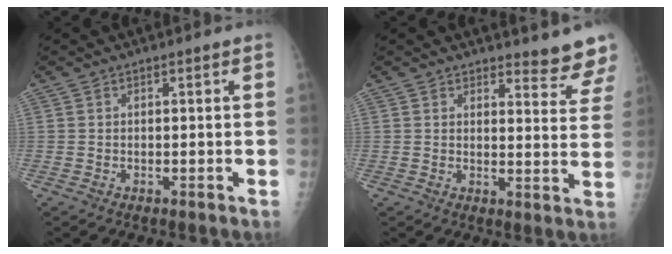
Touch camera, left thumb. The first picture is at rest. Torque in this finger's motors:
{"motor_torque": [0.72, 0.15, 0.12, -0.28, 0.01]}